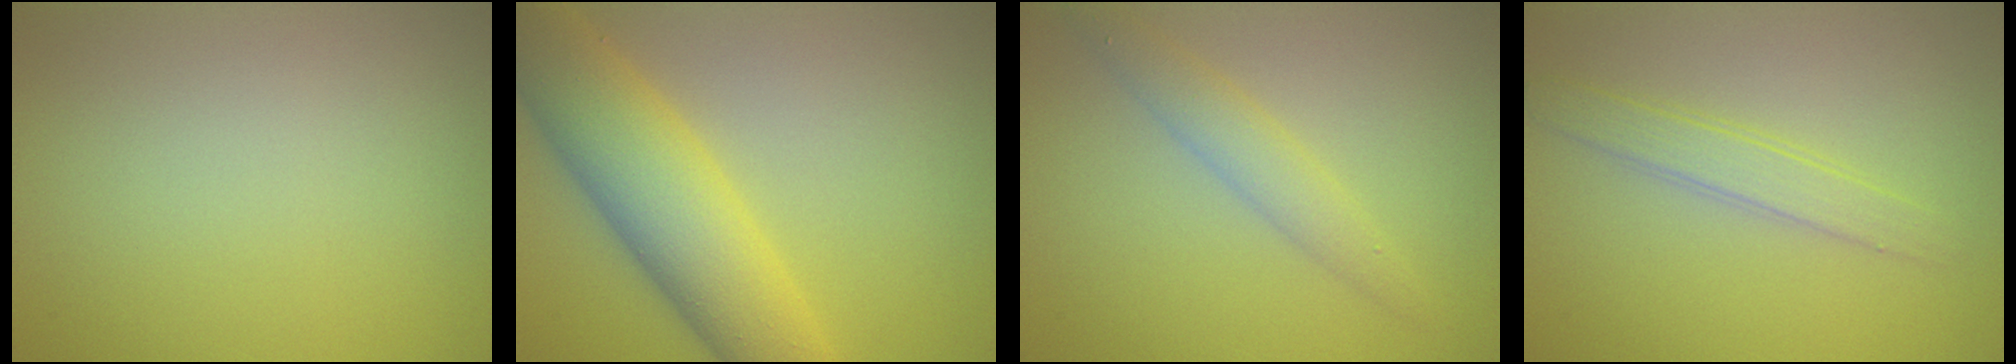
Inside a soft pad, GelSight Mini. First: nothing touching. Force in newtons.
{"total": 8.9, "press": 8.9, "slide": 0.1}
{"total": 2.4, "press": 2.4, "slide": 0.1}
{"total": 2.2, "press": 2.2, "slide": 0.1}